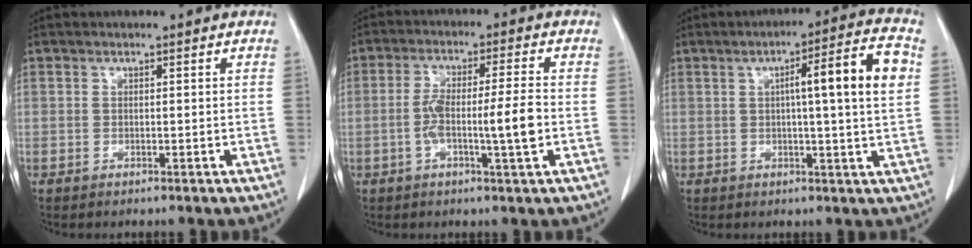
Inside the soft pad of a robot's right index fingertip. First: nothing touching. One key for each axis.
{"total": 8.2, "fx": -1.7, "fy": 0.2, "fz": 8.1, "tx": -0.147, "ty": 0.006, "tz": -0.030}
{"total": 10.6, "fx": 1.9, "fy": -0.2, "fz": 10.4, "tx": -0.154, "ty": 0.014, "tz": 0.023}